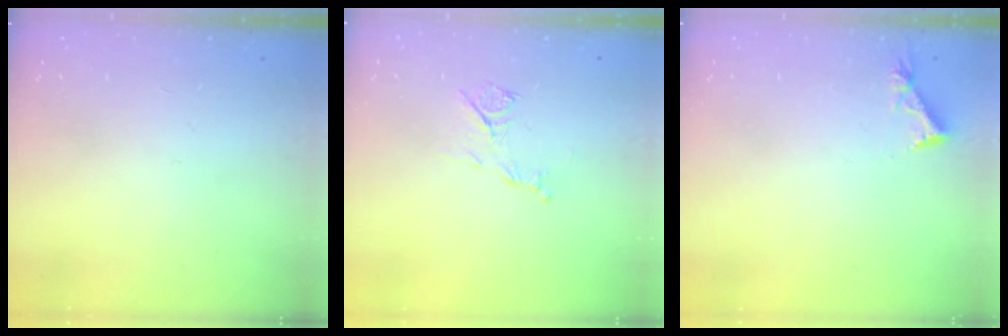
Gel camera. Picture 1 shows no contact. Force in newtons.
{"total": 7.2, "press": 7.1, "slide": 0.8}
{"total": 3.8, "press": 3.7, "slide": 0.4}